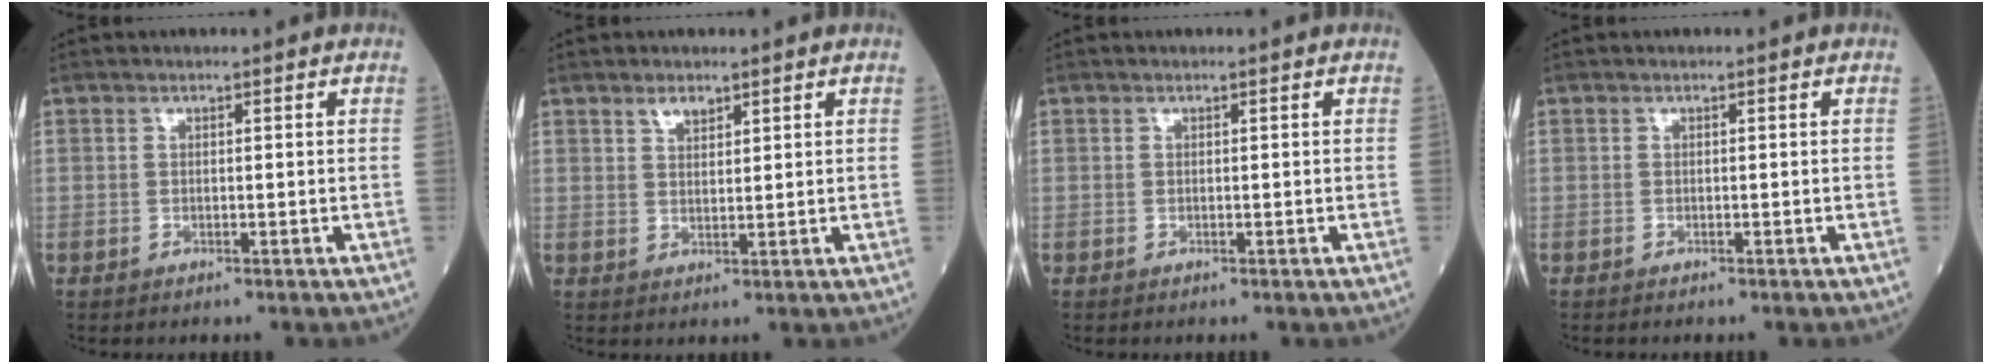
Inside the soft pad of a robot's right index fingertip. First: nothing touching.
{"total": 2.2, "force": [1.7, 0.9, 1.1], "torque": [-0.022, 0.002, 0.034]}
{"total": 0.0}
{"total": 0.0}